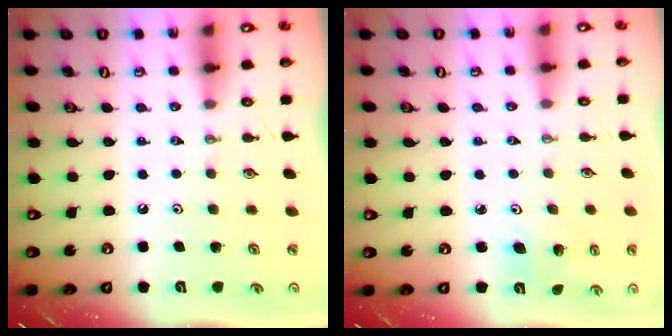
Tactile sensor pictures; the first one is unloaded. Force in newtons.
{"total": 5.5, "press": 5.1, "slide": 1.9}